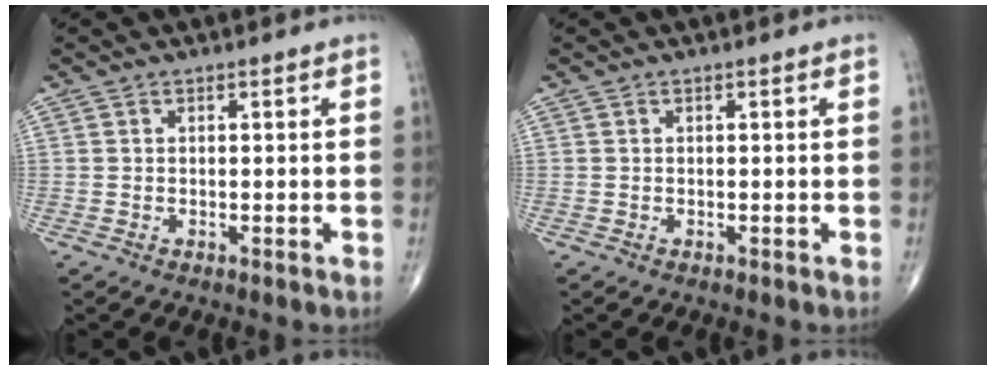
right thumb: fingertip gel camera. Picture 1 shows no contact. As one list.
[{"total": 0.0}]